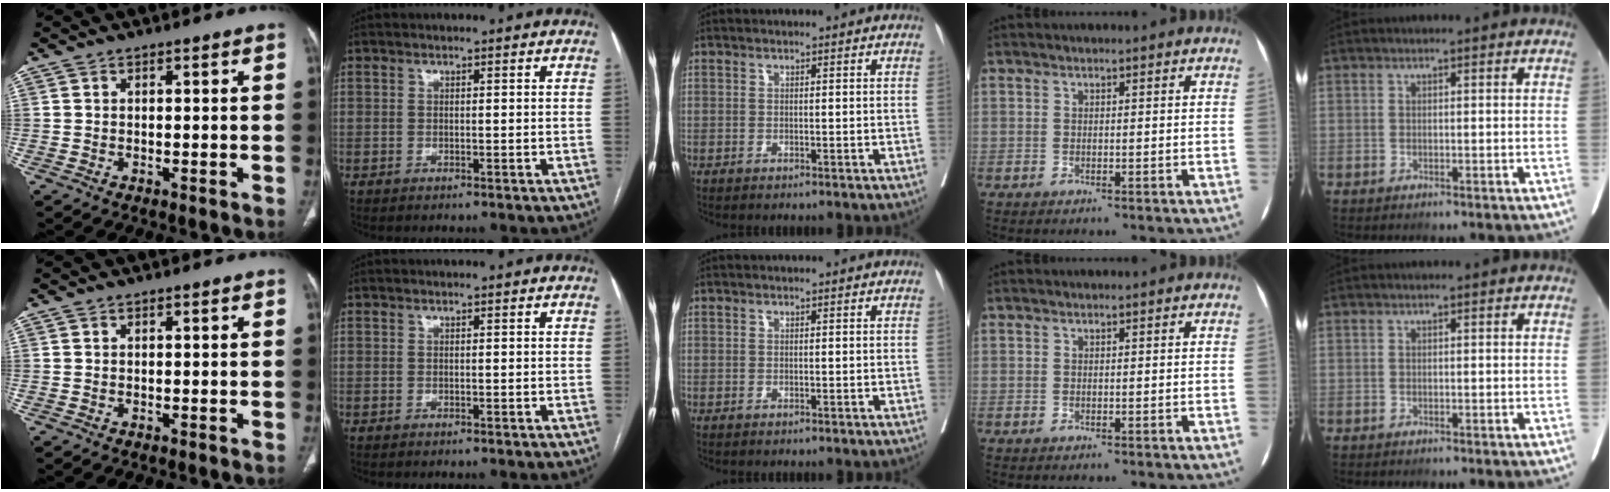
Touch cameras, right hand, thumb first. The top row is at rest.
{}